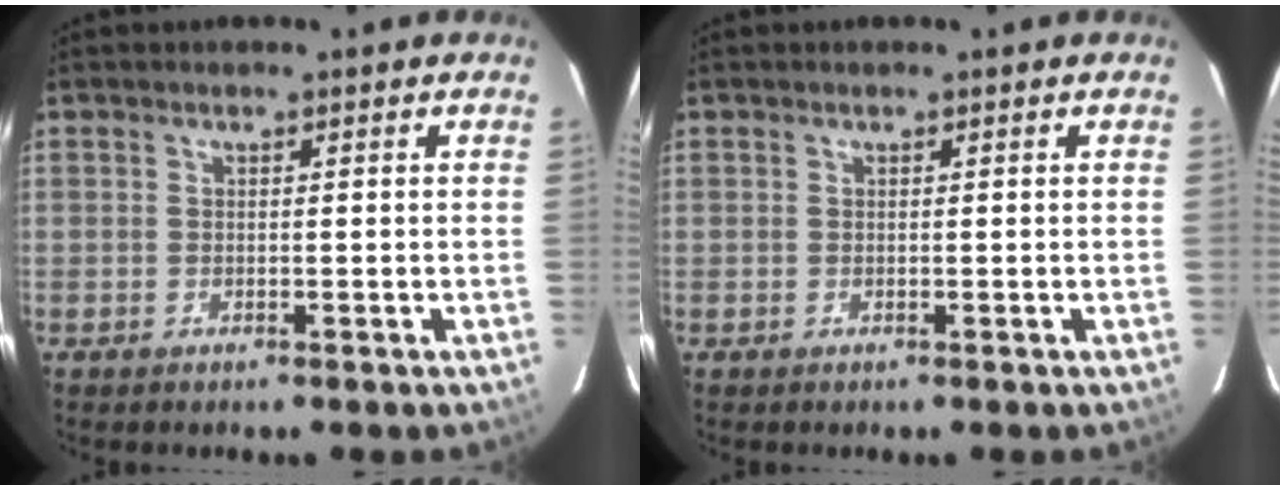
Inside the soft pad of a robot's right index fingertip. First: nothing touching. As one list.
[{"total": 0.0}]